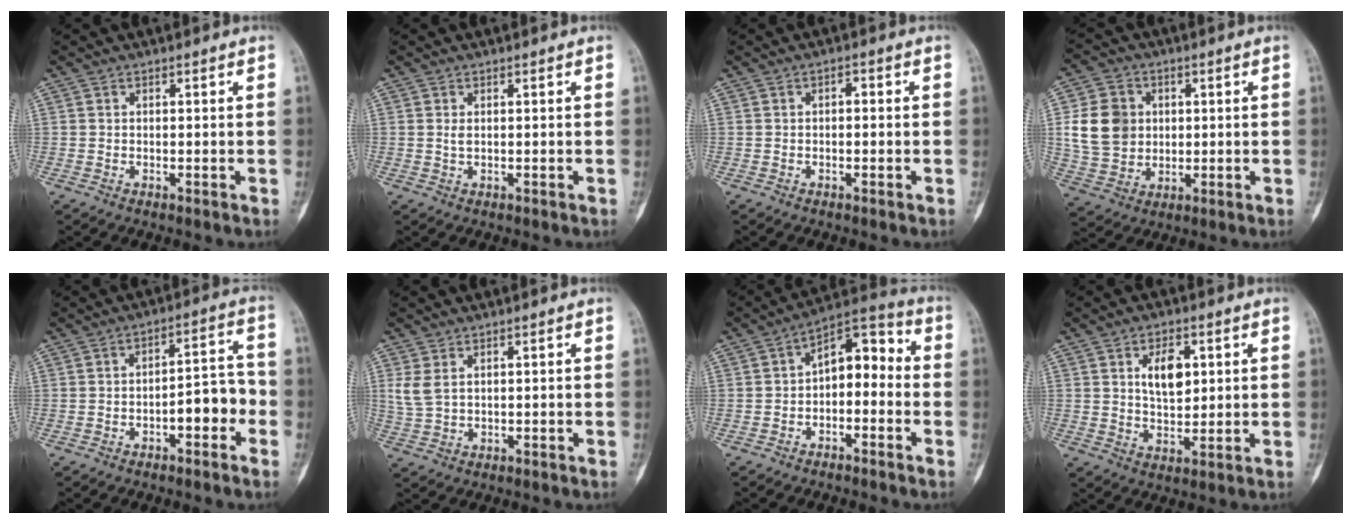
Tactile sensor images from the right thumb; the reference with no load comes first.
{"total": 0.9, "force": [0.2, 0.4, 0.8], "torque": [-0.013, -0.001, 0.005]}
{"total": 1.5, "force": [0.0, 0.9, 1.2], "torque": [-0.007, 0.005, -0.006]}
{"total": 11.7, "force": [1.7, 9.9, 5.9], "torque": [-0.087, 0.001, 0.038]}
{"total": 7.3, "force": [-2.8, 3.2, 6.0], "torque": [-0.070, 0.043, -0.041]}
{"total": 3.6, "force": [1.4, 2.0, 2.6], "torque": [-0.062, 0.001, 0.038]}
{"total": 9.8, "force": [-1.4, 5.9, 7.7], "torque": [-0.082, 0.050, -0.039]}
{"total": 7.1, "force": [2.2, 4.0, 5.4], "torque": [-0.074, -0.014, 0.042]}